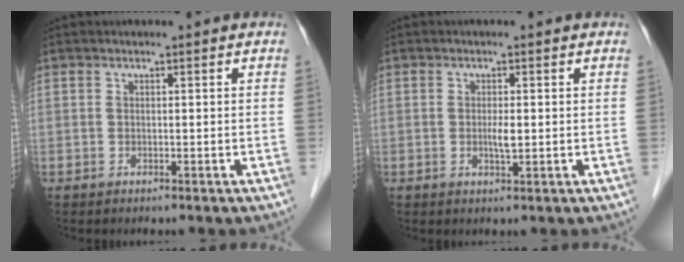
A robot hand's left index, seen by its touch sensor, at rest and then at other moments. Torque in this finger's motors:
{"motor_torque": [0.34, 0.26, 0.05, 0.02]}